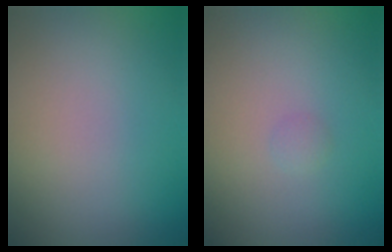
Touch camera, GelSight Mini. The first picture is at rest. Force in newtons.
{"total": 0.5, "press": 0.5, "slide": 0.0}